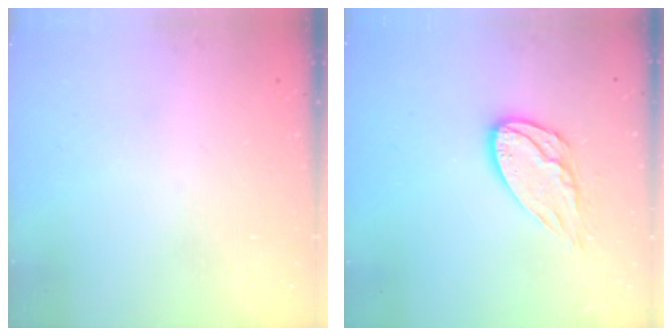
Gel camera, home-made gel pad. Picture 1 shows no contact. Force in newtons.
{"total": 10.3, "press": 10.3, "slide": 0.4}